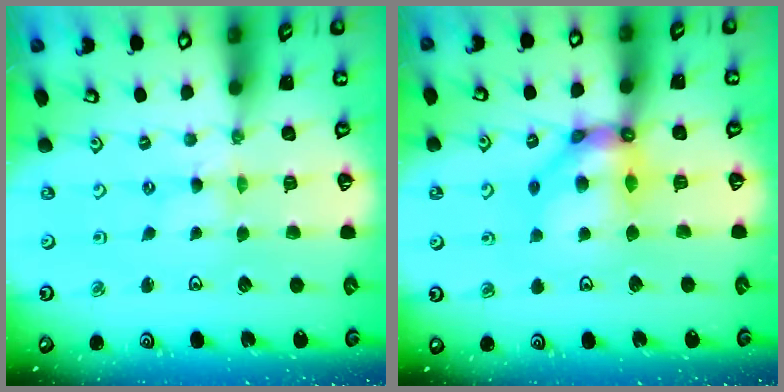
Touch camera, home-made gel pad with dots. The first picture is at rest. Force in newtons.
{"total": 11.1, "press": 11.1, "slide": 1.0}